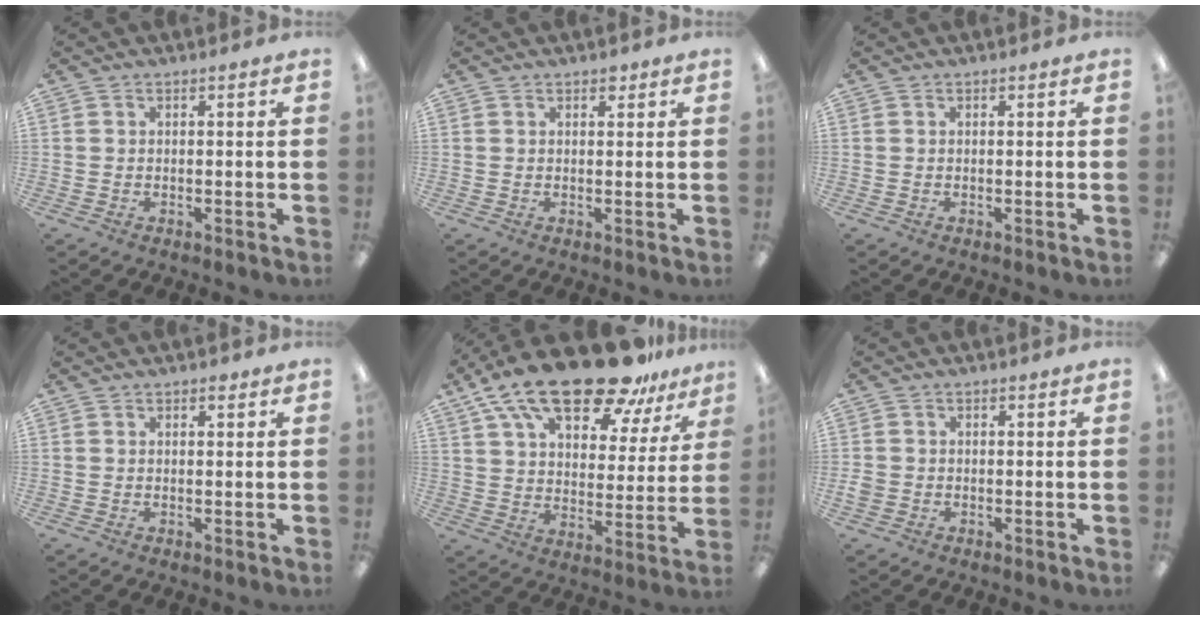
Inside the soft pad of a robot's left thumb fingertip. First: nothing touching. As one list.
[{"total": 1.5, "force": [1.1, 0.9, 0.6], "torque": [0.003, -0.006, 0.017]}, {"total": 0.0}, {"total": 1.2, "force": [0.9, 0.6, 0.5], "torque": [-0.002, -0.001, 0.014]}, {"total": 22.1, "force": [16.4, 7.9, 12.5], "torque": [-0.214, -0.102, 0.283]}, {"total": 2.0, "force": [-0.5, 1.8, 0.8], "torque": [-0.012, 0.004, -0.009]}]